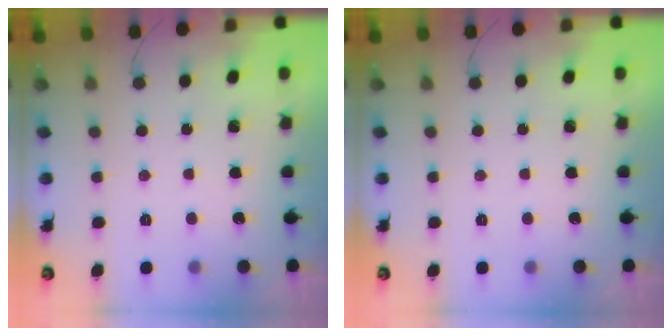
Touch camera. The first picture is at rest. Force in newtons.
{"total": 0.0}